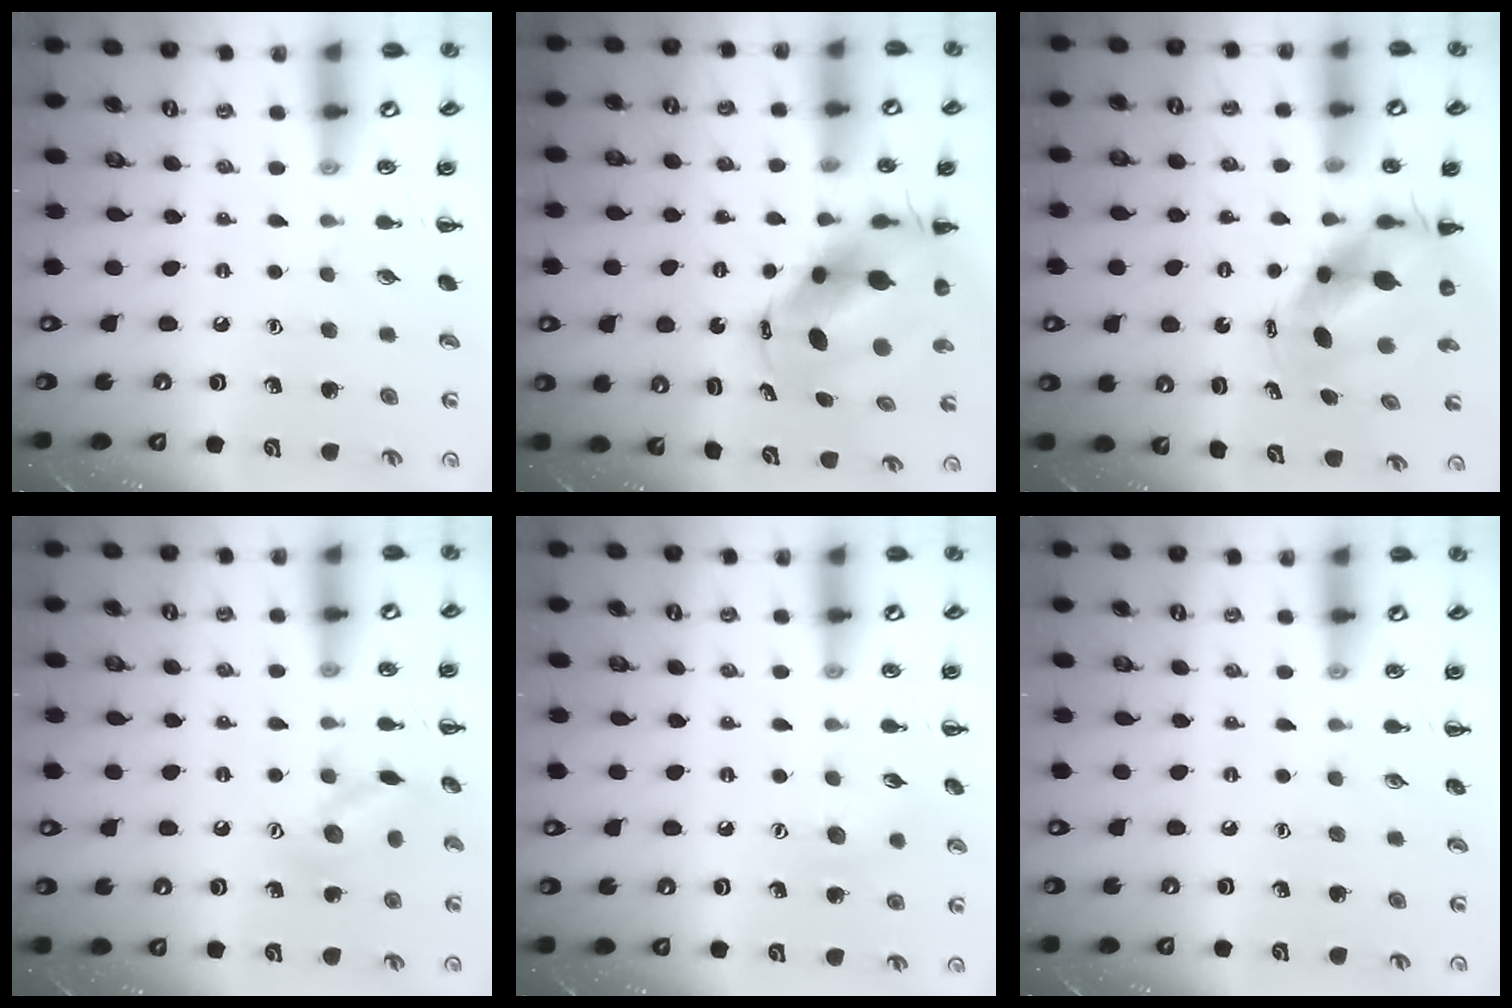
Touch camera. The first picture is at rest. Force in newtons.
{"total": 9.3, "press": 9.0, "slide": 2.4}
{"total": 5.8, "press": 5.6, "slide": 1.5}
{"total": 10.5, "press": 10.5, "slide": 0.6}
{"total": 5.8, "press": 5.7, "slide": 1.3}
{"total": 0.0}